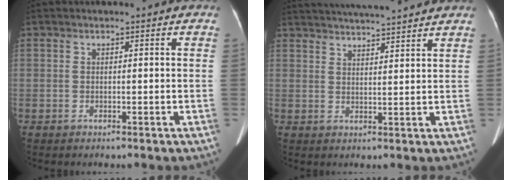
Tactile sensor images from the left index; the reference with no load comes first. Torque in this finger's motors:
{"motor_torque": [0.90, -1.24, 0.06, 0.02]}